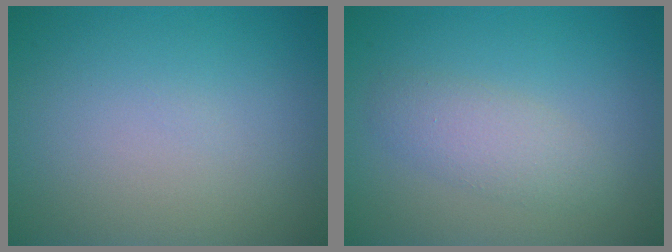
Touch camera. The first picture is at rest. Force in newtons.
{"total": 2.5, "press": 2.5, "slide": 0.1}